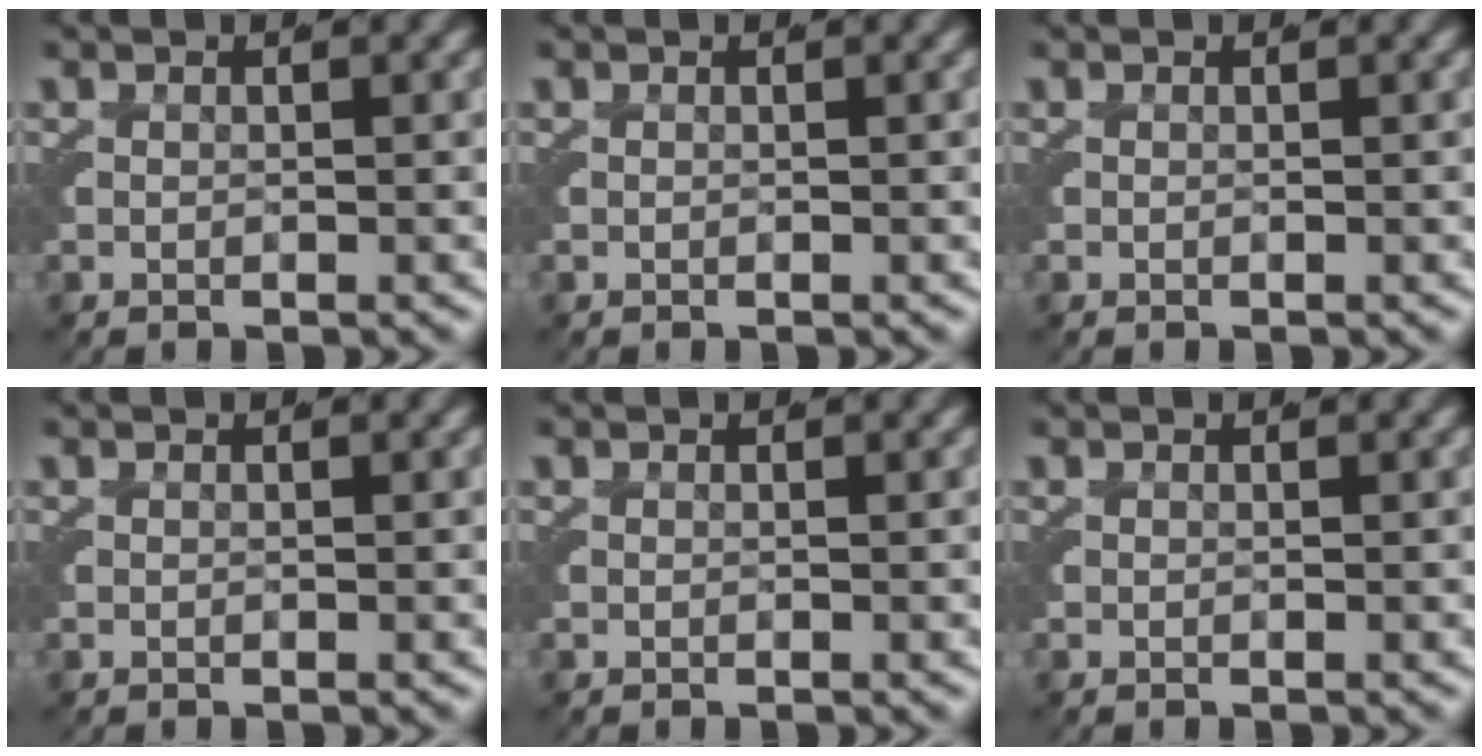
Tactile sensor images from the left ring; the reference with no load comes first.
{"total": 0.0}
{"total": 0.0}
{"total": 0.0}
{"total": 0.0}
{"total": 0.0}